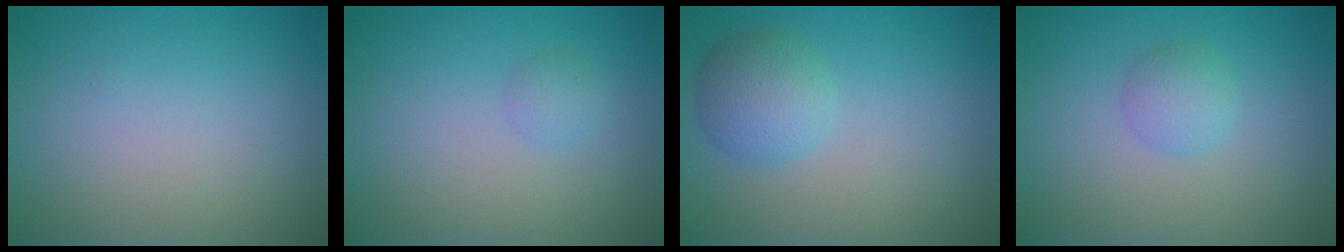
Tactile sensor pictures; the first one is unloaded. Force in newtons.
{"total": 1.0, "press": 1.0, "slide": 0.0}
{"total": 3.4, "press": 3.4, "slide": 0.1}
{"total": 1.9, "press": 1.9, "slide": 0.1}